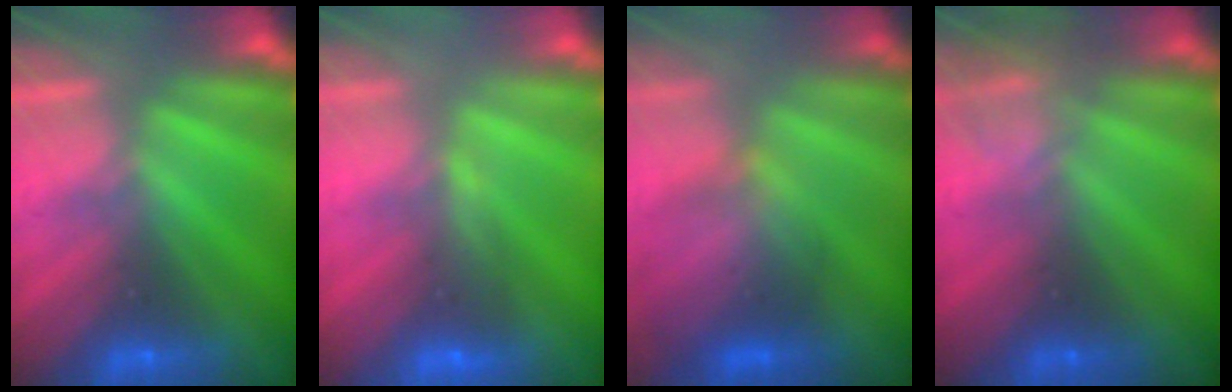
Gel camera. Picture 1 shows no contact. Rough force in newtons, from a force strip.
{"total": 5.0}
{"total": 3.8}
{"total": 2.3}